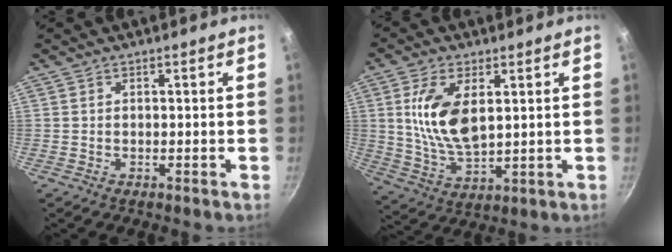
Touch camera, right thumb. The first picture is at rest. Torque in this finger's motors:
{"motor_torque": [1.42, 1.95, 1.40, 0.18, 0.18]}